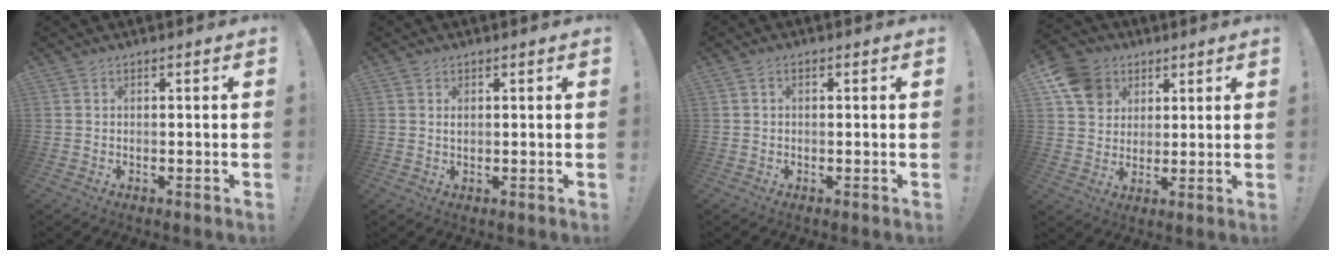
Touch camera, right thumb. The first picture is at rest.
{"total": 0.8, "force": [0.5, 0.5, 0.3], "torque": [-0.005, 0.000, 0.010]}
{"total": 1.1, "force": [-0.2, 0.8, 0.7], "torque": [-0.010, 0.002, -0.004]}
{"total": 11.7, "force": [5.1, 9.5, 4.5], "torque": [-0.068, -0.024, 0.104]}